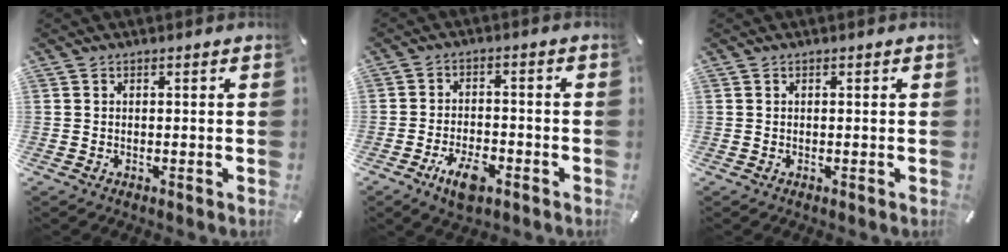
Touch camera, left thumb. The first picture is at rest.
{"total": 7.2, "force": [-4.2, 3.3, 4.8], "torque": [-0.097, 0.015, -0.074]}
{"total": 0.0}